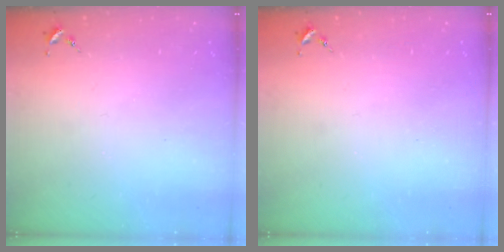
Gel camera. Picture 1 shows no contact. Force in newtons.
{"total": 0.0}